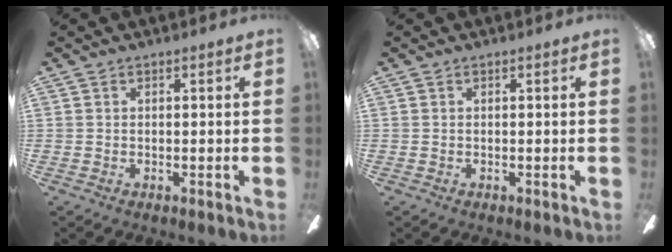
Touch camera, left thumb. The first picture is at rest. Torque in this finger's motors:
{"motor_torque": [0.00, 0.00, 0.06, -0.06, 0.00]}